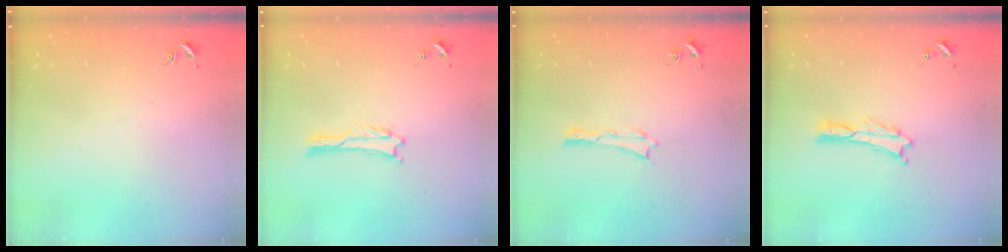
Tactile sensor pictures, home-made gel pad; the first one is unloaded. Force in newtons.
{"total": 0.6, "press": 0.6, "slide": 0.1}
{"total": 0.0}
{"total": 0.0}